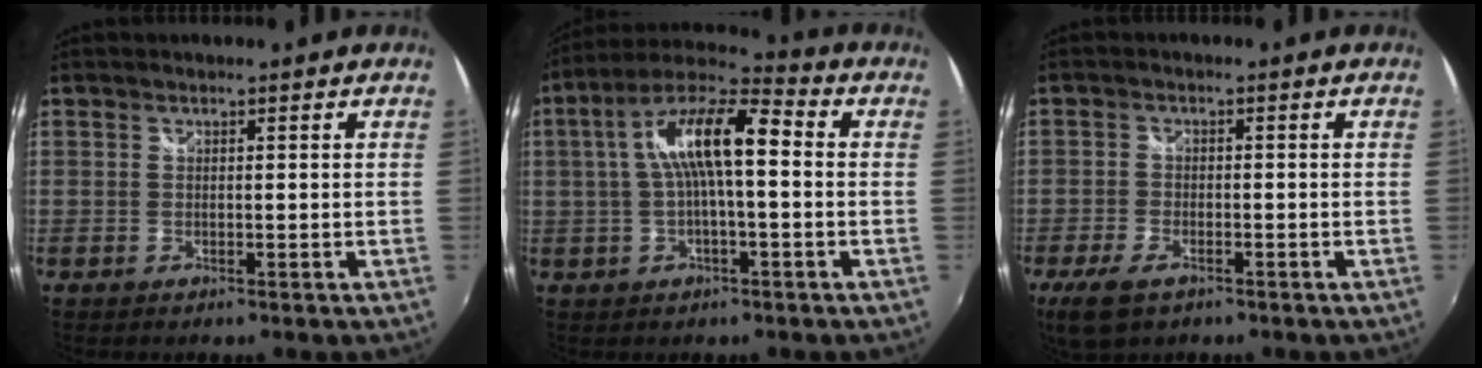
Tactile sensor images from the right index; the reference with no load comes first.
{"total": 12.8, "force": [0.7, 3.5, 12.3], "torque": [-0.232, 0.026, 0.008]}
{"total": 6.8, "force": [-4.3, 3.2, 4.2], "torque": [-0.109, -0.018, -0.078]}